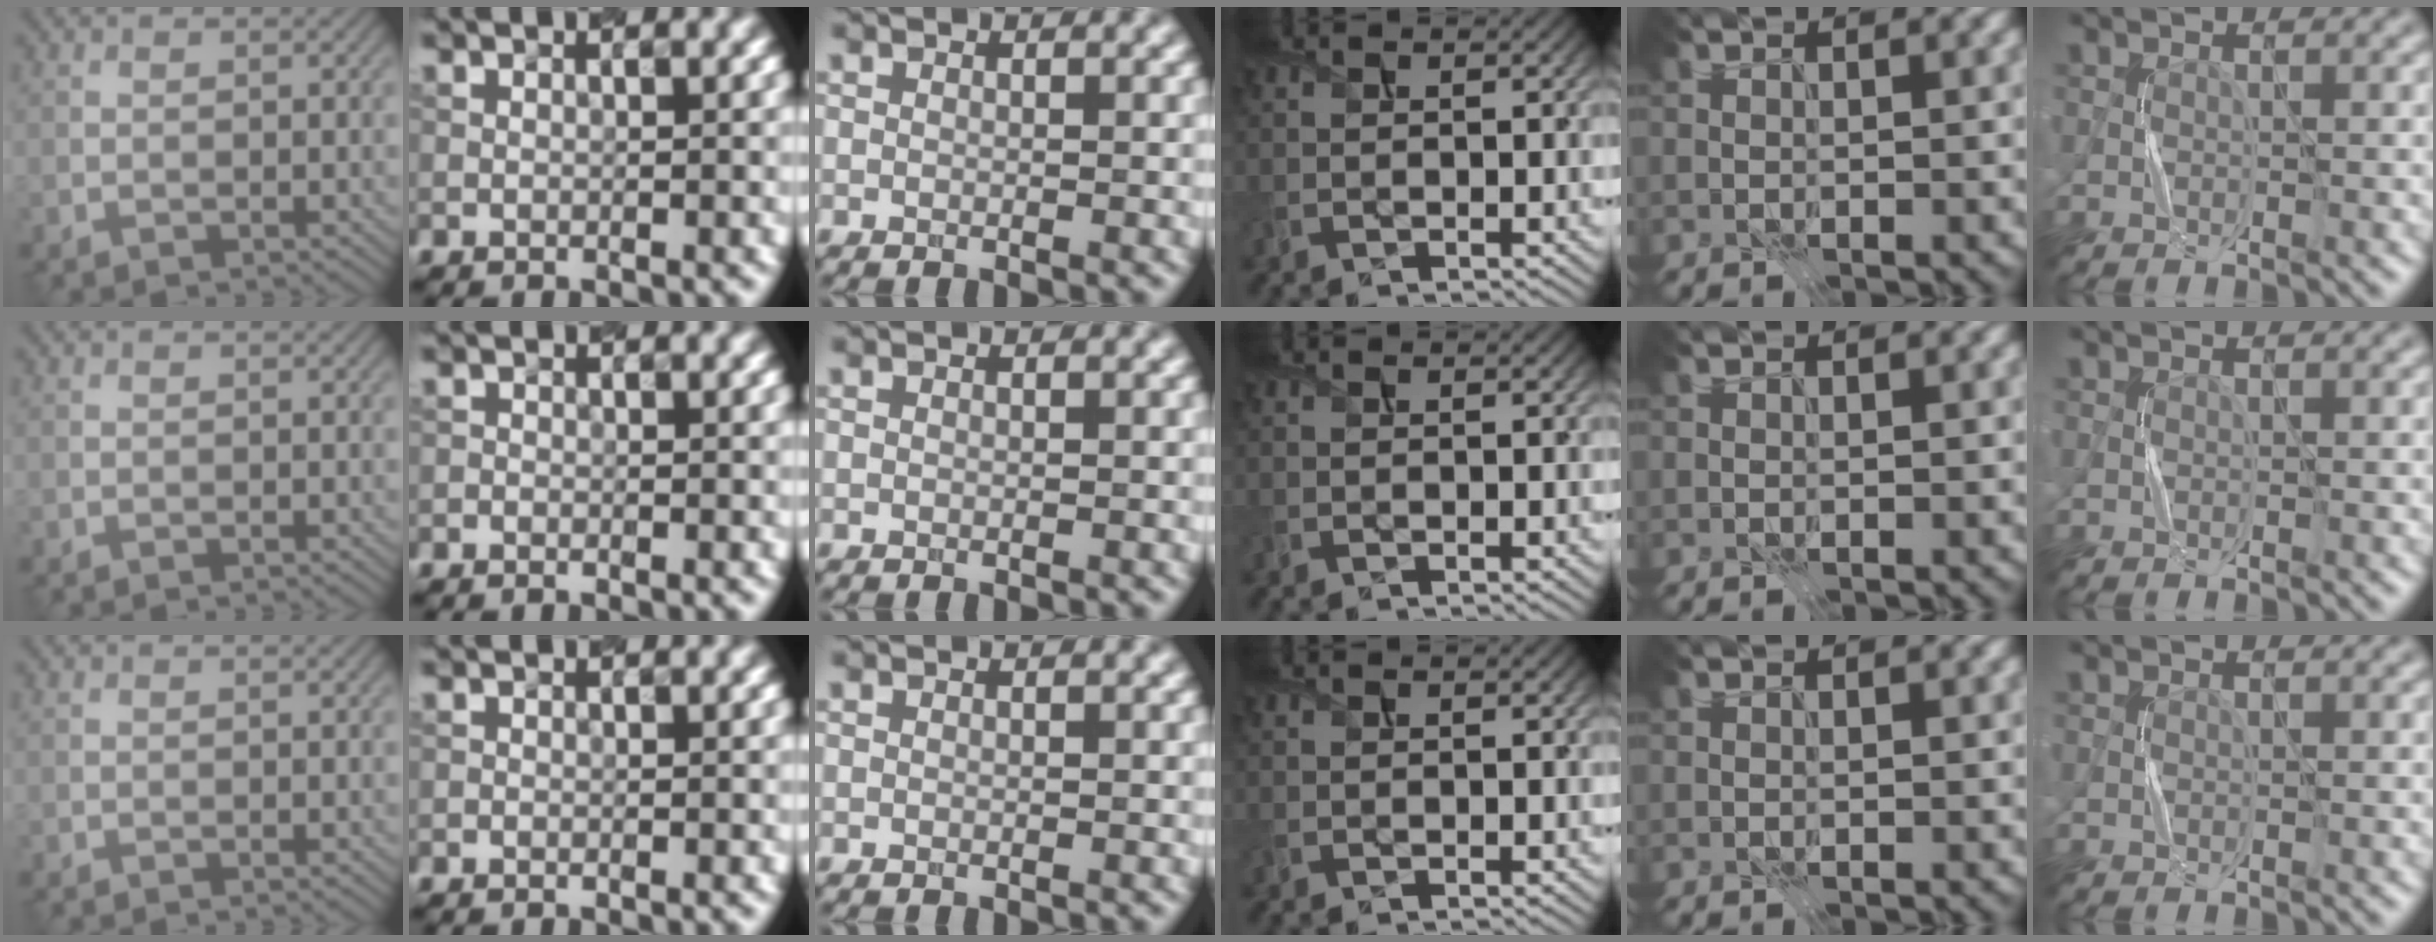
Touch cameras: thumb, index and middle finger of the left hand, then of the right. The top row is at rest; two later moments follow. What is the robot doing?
{"motion": "press", "object": "sticky note"}